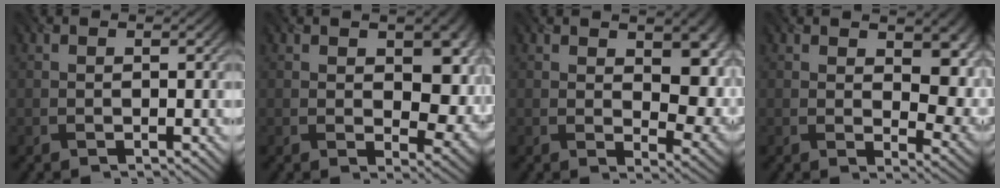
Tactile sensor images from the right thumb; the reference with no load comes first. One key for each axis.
{"total": 6.8, "fx": 0.7, "fy": 4.2, "fz": 5.3, "tx": -0.078, "ty": -0.009, "tz": 0.016}
{"total": 7.8, "fx": 2.0, "fy": 4.1, "fz": 6.3, "tx": -0.091, "ty": -0.007, "tz": 0.036}
{"total": 7.5, "fx": 2.2, "fy": 3.9, "fz": 5.9, "tx": -0.086, "ty": -0.008, "tz": 0.039}